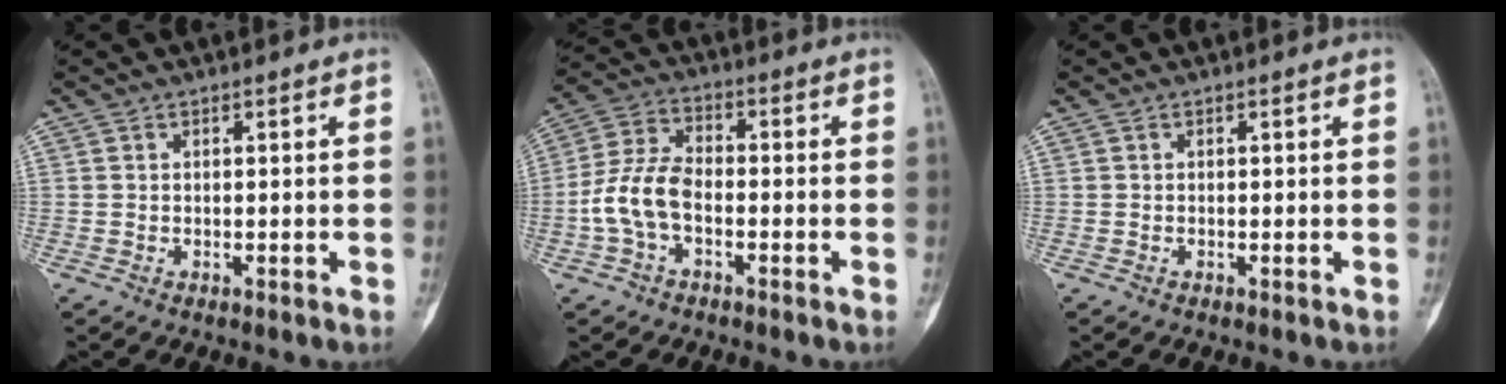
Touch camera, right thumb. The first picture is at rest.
{"total": 9.0, "force": [-2.5, 5.3, 6.9], "torque": [-0.145, 0.031, -0.056]}
{"total": 0.0}